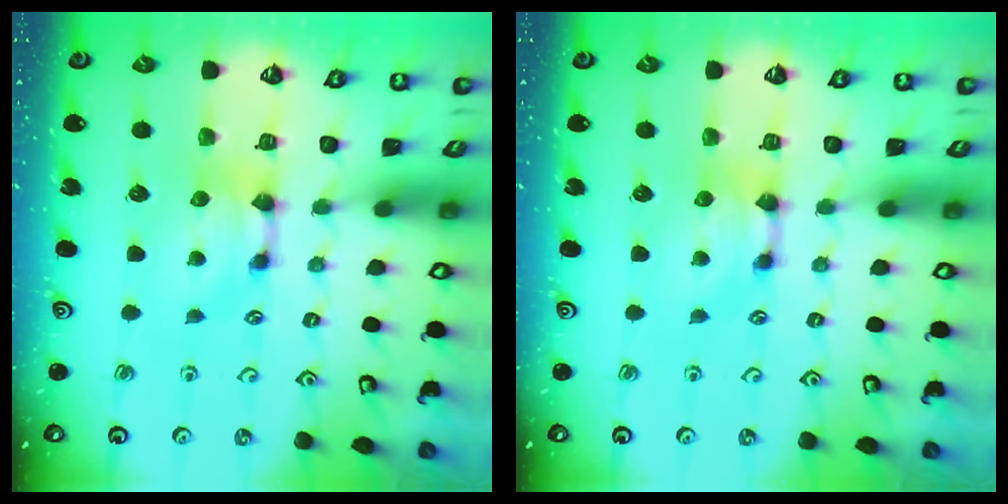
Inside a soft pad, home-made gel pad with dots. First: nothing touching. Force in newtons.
{"total": 0.0}